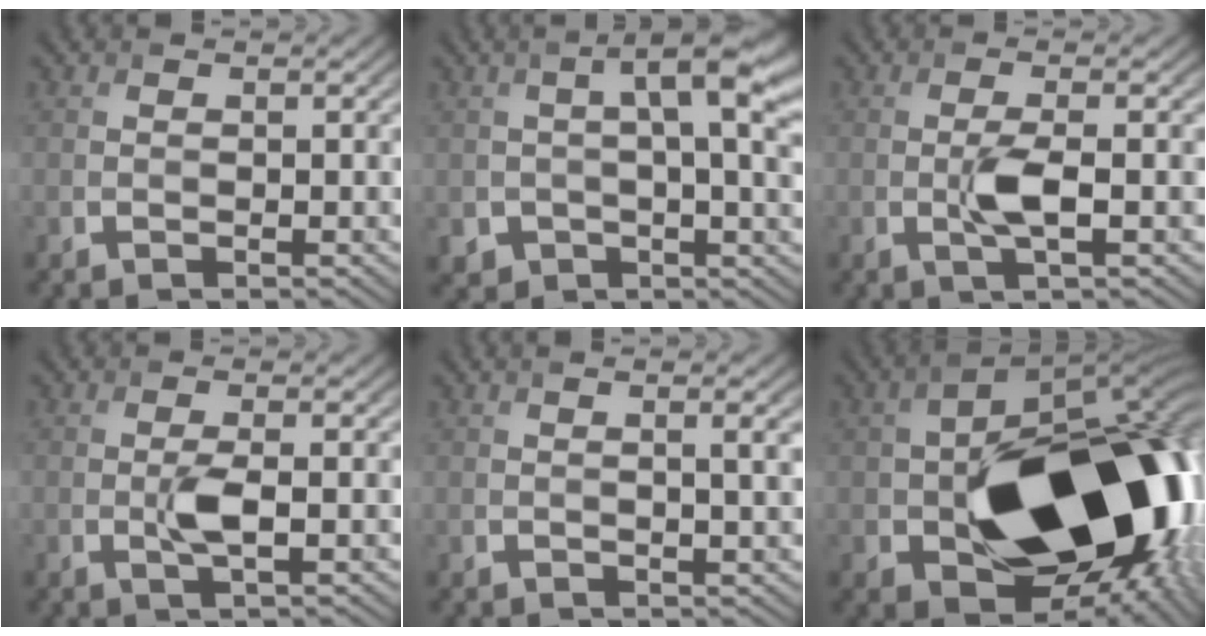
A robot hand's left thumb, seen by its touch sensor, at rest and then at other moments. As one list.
[{"total": 7.0, "force": [1.2, 3.7, 5.8], "torque": [-0.106, -0.010, 0.025]}, {"total": 2.9, "force": [-0.2, 0.5, 2.8], "torque": [-0.065, 0.002, -0.006]}, {"total": 2.3, "force": [0.0, 0.4, 2.2], "torque": [-0.051, 0.002, 0.002]}, {"total": 2.4, "force": [0.9, 0.4, 2.2], "torque": [-0.033, 0.008, 0.016]}, {"total": 20.0, "force": [-2.9, 13.0, 14.9], "torque": [-0.214, -0.050, -0.005]}]